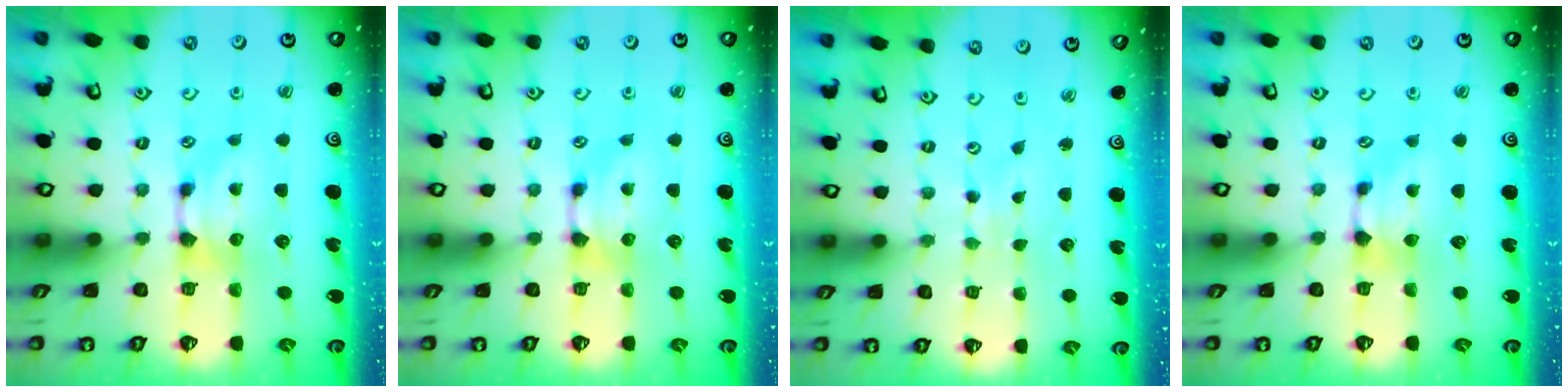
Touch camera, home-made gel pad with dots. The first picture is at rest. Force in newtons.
{"total": 0.0}
{"total": 3.9, "press": 3.8, "slide": 0.3}
{"total": 0.7, "press": 0.4, "slide": 0.6}